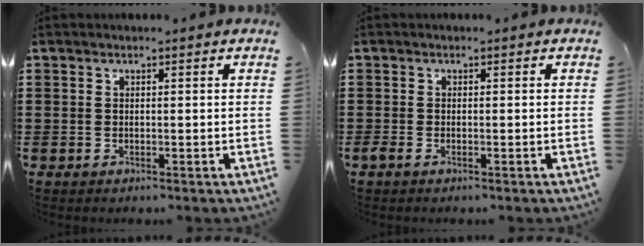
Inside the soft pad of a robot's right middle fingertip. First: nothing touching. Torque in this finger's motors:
{"motor_torque": [0.29, -0.17, 0.00, 0.04]}